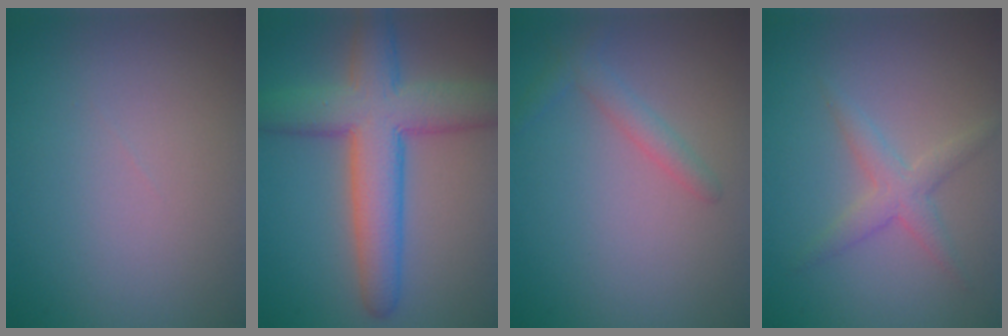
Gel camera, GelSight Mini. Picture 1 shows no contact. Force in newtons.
{"total": 8.4, "press": 8.4, "slide": 0.2}
{"total": 1.6, "press": 1.6, "slide": 0.1}
{"total": 2.4, "press": 2.4, "slide": 0.1}